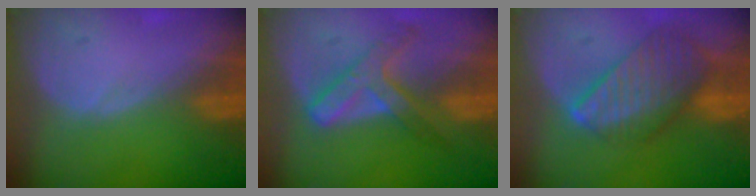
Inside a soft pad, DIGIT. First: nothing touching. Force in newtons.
{"total": 7.0, "press": 5.9, "slide": 3.7}
{"total": 9.5, "press": 8.3, "slide": 4.6}